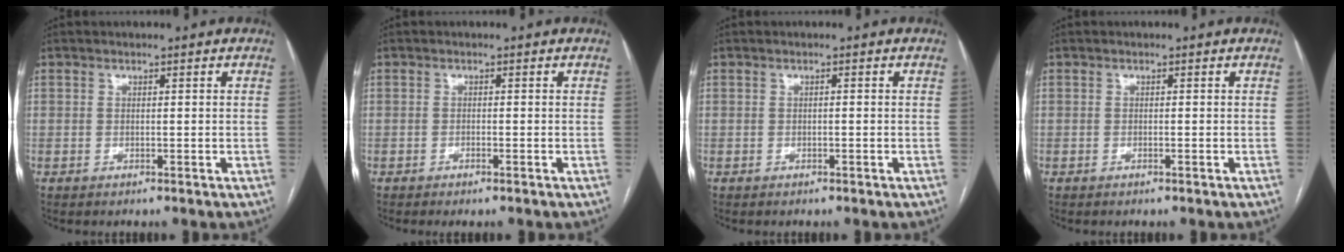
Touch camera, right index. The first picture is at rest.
{"total": 1.1, "force": [-0.8, 0.0, 0.7], "torque": [-0.015, -0.002, -0.013]}
{"total": 0.0}
{"total": 0.0}